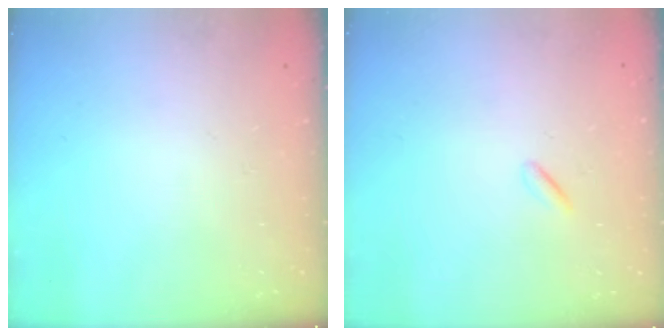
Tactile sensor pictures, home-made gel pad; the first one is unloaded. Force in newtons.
{"total": 0.0}